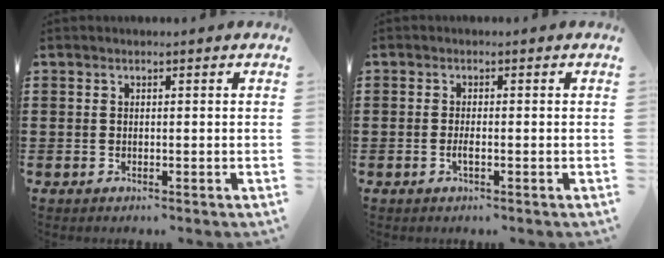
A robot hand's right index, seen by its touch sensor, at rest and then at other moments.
{"total": 1.3, "force": [-0.4, 0.2, 1.2], "torque": [-0.030, -0.005, -0.008]}